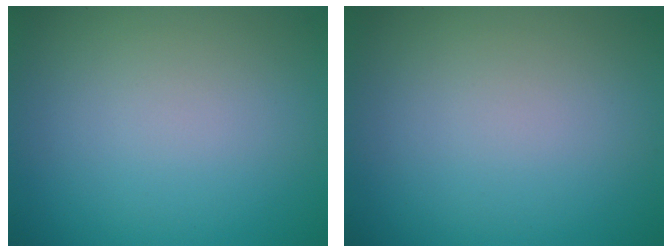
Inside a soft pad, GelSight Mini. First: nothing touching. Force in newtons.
{"total": 0.0}